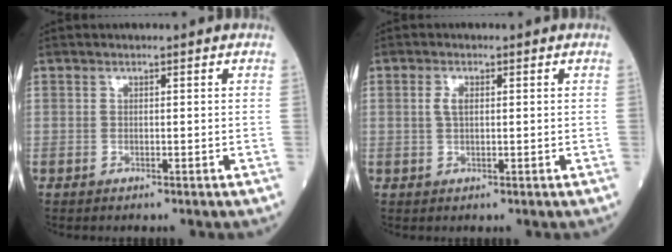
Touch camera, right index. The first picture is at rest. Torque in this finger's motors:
{"motor_torque": [0.26, 0.21, -0.01, 0.04]}